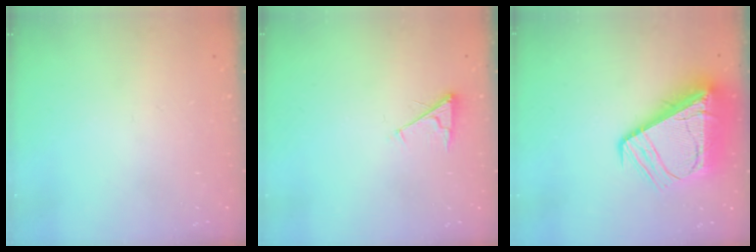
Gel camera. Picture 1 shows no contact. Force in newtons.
{"total": 3.6, "press": 3.6, "slide": 0.5}
{"total": 16.1, "press": 16.0, "slide": 1.9}